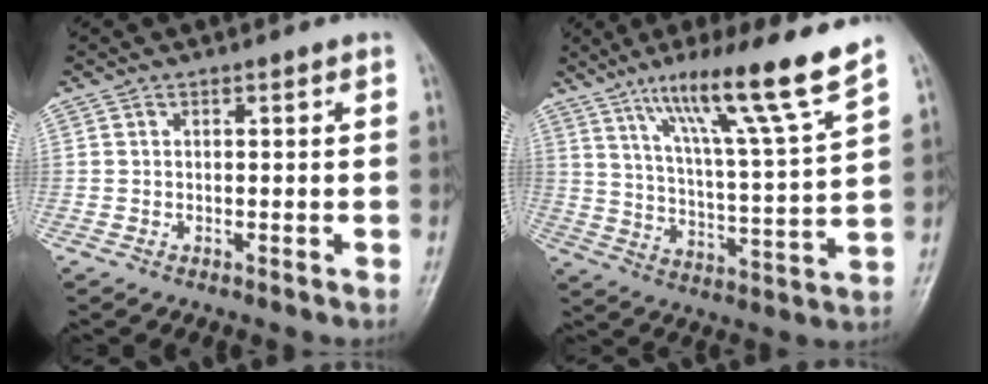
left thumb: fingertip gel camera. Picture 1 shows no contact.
{"total": 16.2, "force": [11.1, -0.4, 11.8], "torque": [-0.186, -0.058, 0.181]}